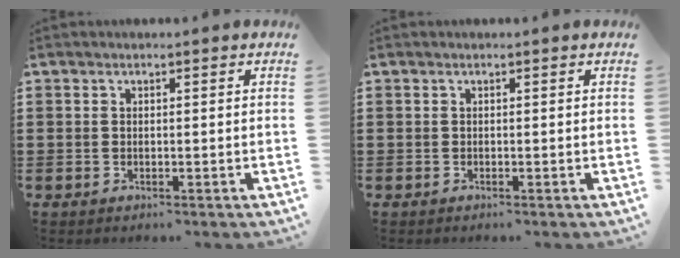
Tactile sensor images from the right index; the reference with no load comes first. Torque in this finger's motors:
{"motor_torque": [0.08, 0.02, 0.02, 0.02]}